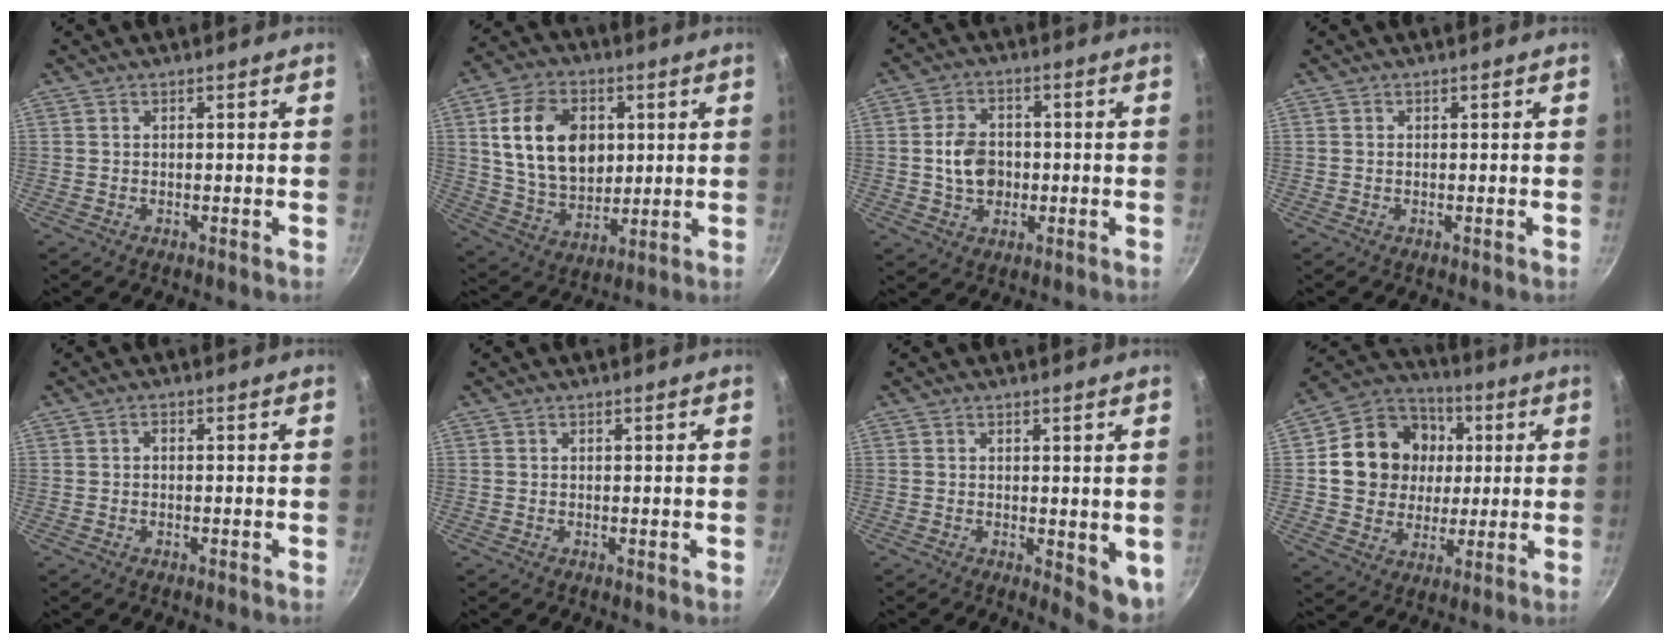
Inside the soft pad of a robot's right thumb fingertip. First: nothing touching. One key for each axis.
{"total": 17.1, "fx": 3.7, "fy": 12.1, "fz": 11.4, "tx": -0.174, "ty": -0.007, "tz": 0.072}
{"total": 7.7, "fx": -0.5, "fy": 5.9, "fz": 4.9, "tx": -0.064, "ty": 0.013, "tz": -0.011}
{"total": 0.0}
{"total": 0.8, "fx": -0.1, "fy": 0.5, "fz": 0.5, "tx": -0.010, "ty": 0.005, "tz": -0.002}
{"total": 0.0}
{"total": 5.6, "fx": 0.4, "fy": 2.9, "fz": 4.8, "tx": -0.047, "ty": -0.002, "tz": 0.011}
{"total": 16.8, "fx": 2.5, "fy": 14.7, "fz": 7.9, "tx": -0.113, "ty": 0.015, "tz": 0.038}